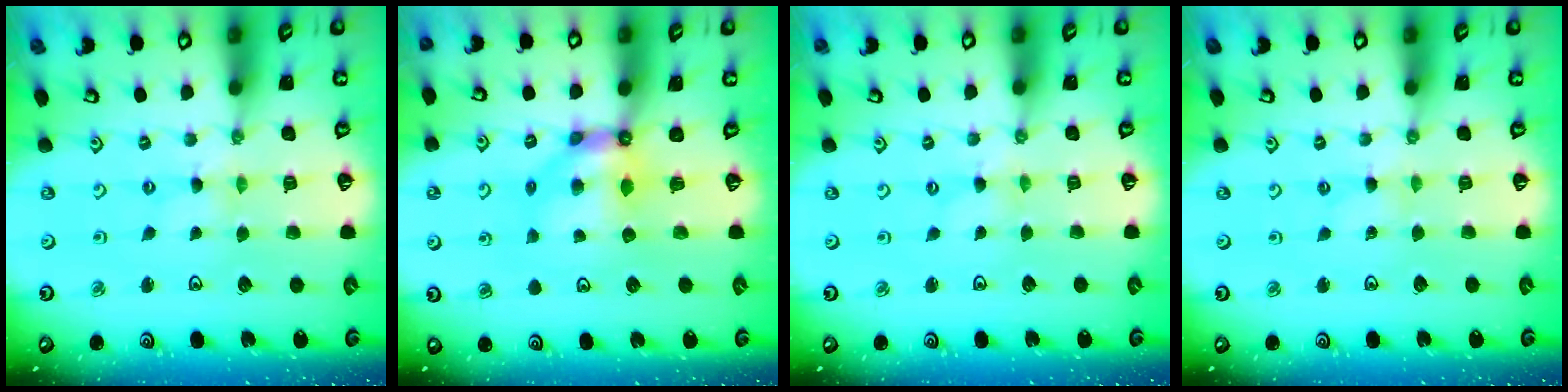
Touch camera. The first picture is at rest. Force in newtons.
{"total": 6.4, "press": 6.3, "slide": 0.4}
{"total": 0.0}
{"total": 0.8, "press": 0.8, "slide": 0.1}